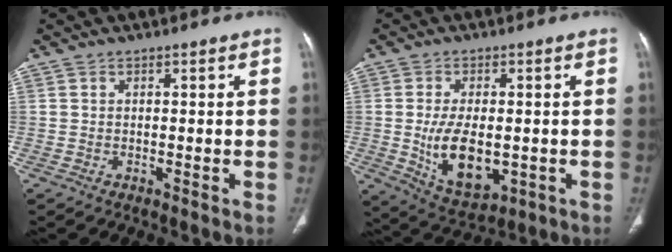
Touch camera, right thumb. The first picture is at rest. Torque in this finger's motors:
{"motor_torque": [-0.72, 1.62, 0.71, 0.64, 0.32]}